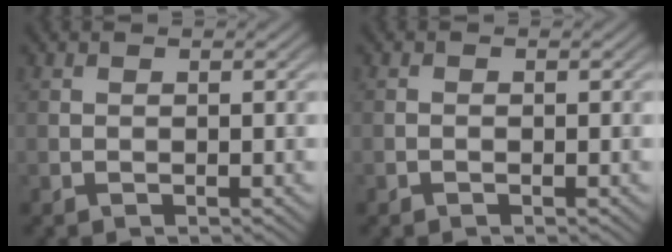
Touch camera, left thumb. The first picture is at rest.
{"total": 0.0}